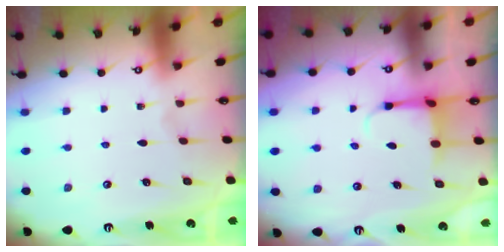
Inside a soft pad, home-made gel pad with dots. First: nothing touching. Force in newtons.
{"total": 3.9, "press": 3.7, "slide": 1.2}